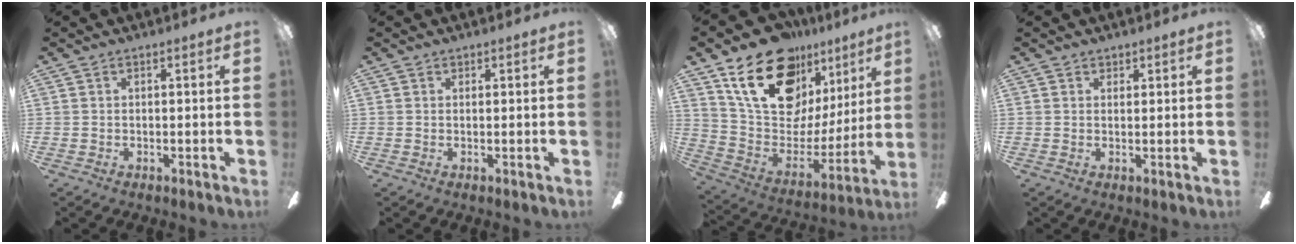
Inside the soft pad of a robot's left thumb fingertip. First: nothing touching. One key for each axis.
{"total": 0.7, "fx": 0.6, "fy": 0.5, "fz": 0.0, "tx": -0.001, "ty": 0.001, "tz": 0.011}
{"total": 24.6, "fx": 15.9, "fy": 13.7, "fz": 12.7, "tx": -0.206, "ty": -0.095, "tz": 0.296}
{"total": 1.5, "fx": 1.3, "fy": 0.8, "fz": 0.0, "tx": 0.008, "ty": -0.003, "tz": 0.023}